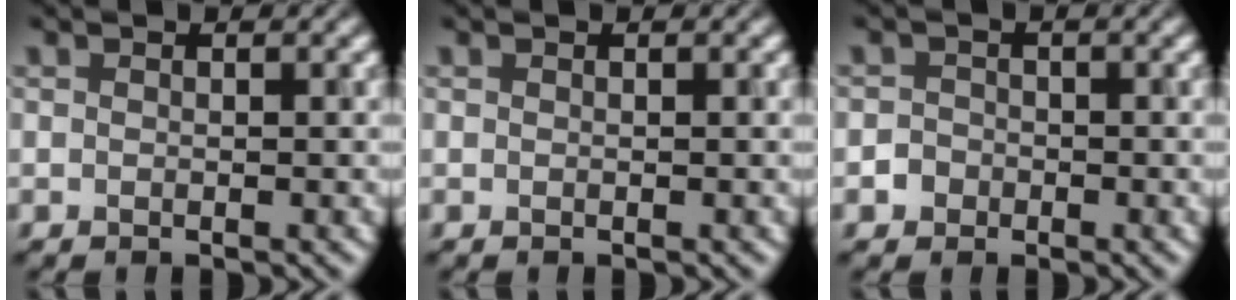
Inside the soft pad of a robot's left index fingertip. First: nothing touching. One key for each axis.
{"total": 0.0}
{"total": 1.7, "fx": -0.7, "fy": 1.5, "fz": 0.3, "tx": 0.013, "ty": 0.006, "tz": -0.021}